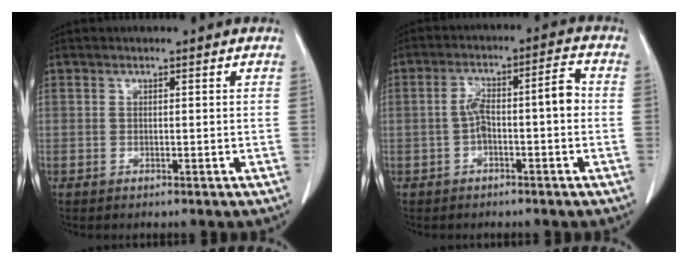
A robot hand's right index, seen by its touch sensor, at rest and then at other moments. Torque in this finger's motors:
{"motor_torque": [0.22, 0.05, 0.19, 0.04]}